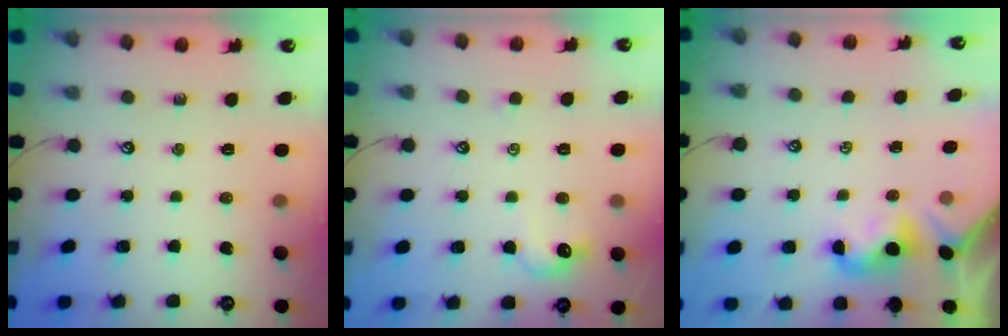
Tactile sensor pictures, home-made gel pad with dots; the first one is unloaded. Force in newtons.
{"total": 1.9, "press": 1.8, "slide": 0.6}
{"total": 2.0, "press": 2.0, "slide": 0.4}